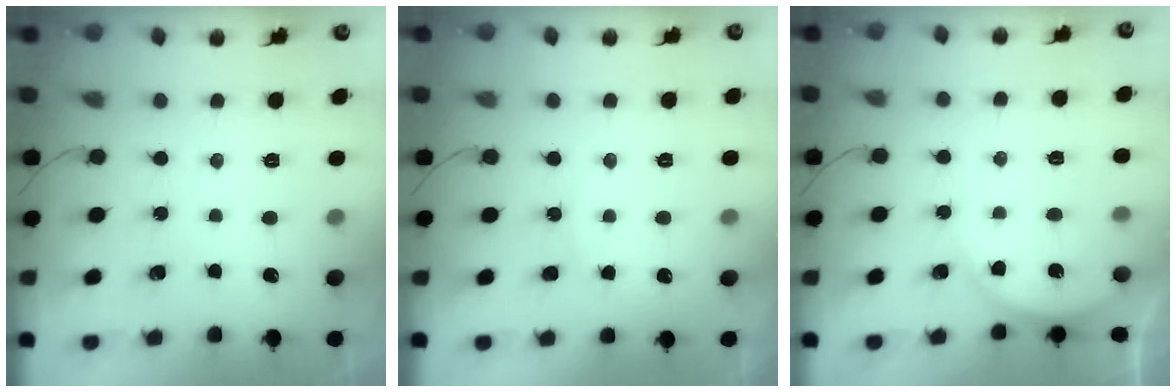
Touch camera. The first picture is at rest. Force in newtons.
{"total": 3.3, "press": 3.3, "slide": 0.6}
{"total": 3.7, "press": 3.7, "slide": 0.6}